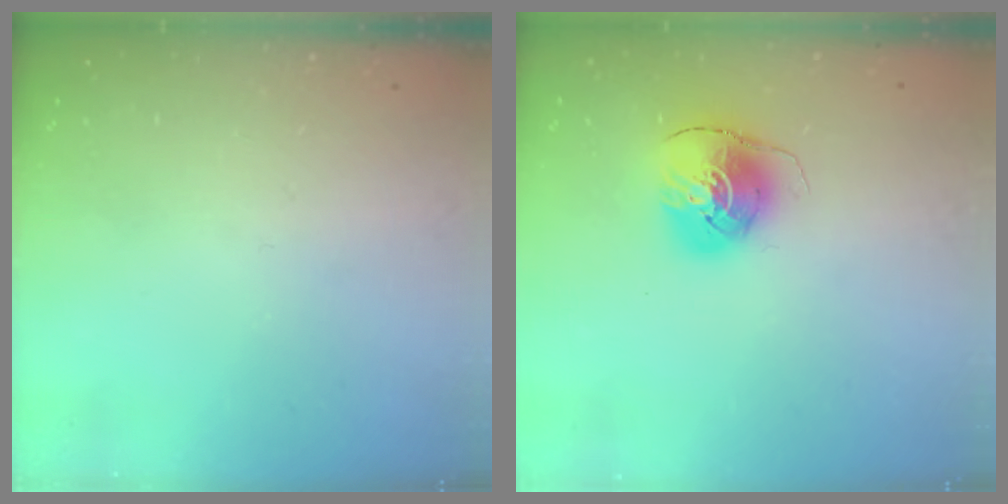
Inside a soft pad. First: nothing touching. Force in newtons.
{"total": 7.9, "press": 7.9, "slide": 0.7}